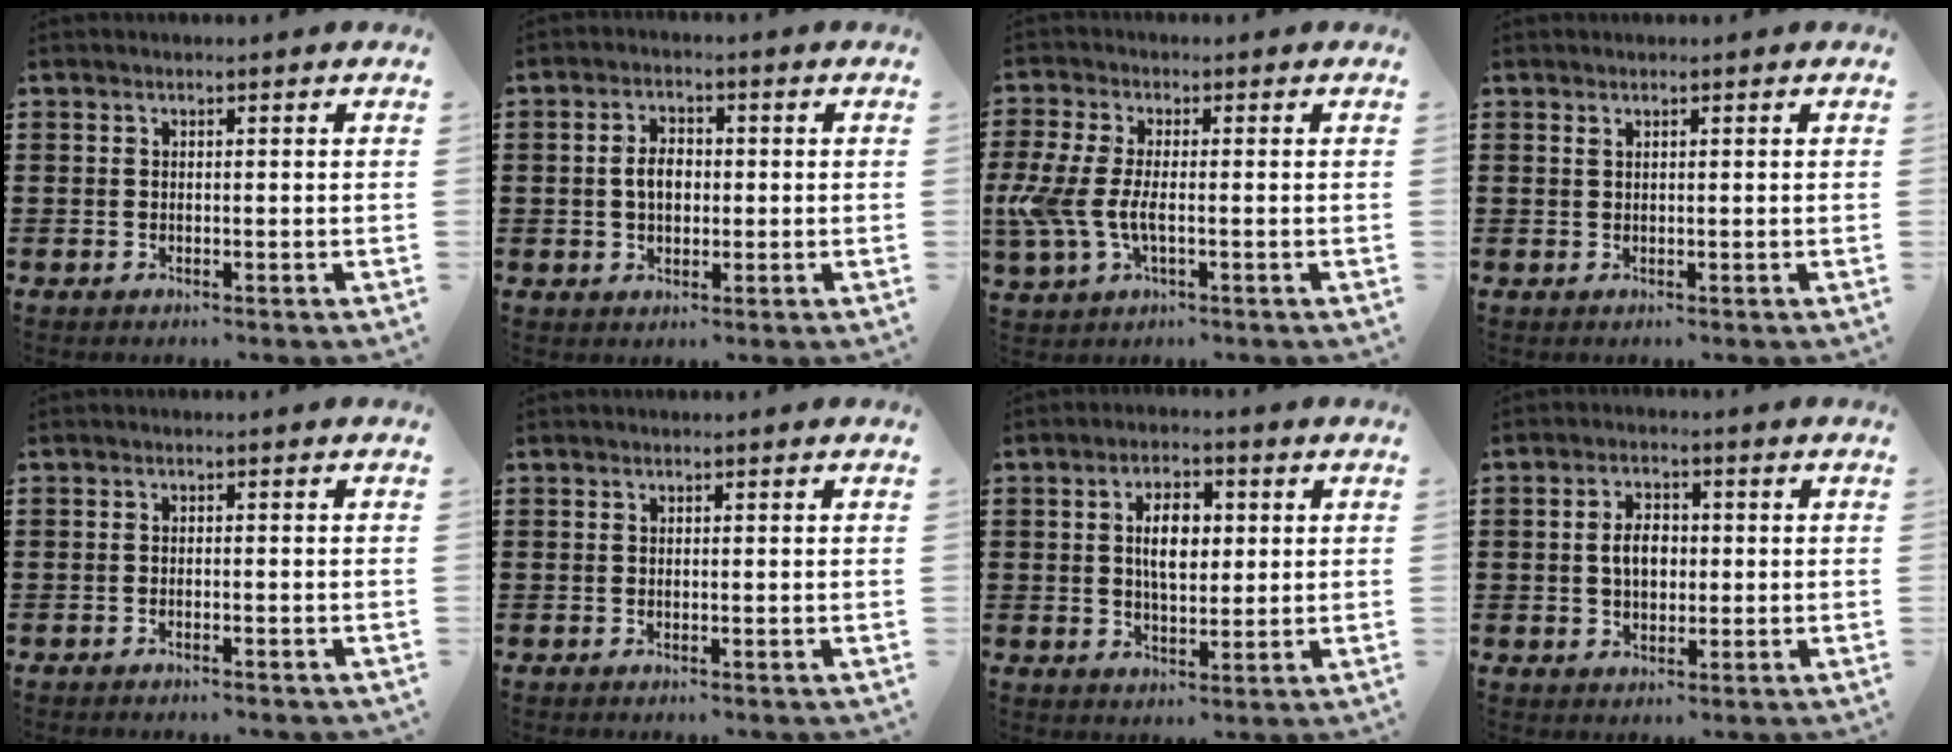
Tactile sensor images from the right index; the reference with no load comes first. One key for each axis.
{"total": 3.8, "fx": 0.0, "fy": 2.5, "fz": 3.0, "tx": -0.053, "ty": 0.006, "tz": -0.005}
{"total": 6.1, "fx": -1.2, "fy": 2.8, "fz": 5.3, "tx": -0.140, "ty": -0.010, "tz": -0.030}
{"total": 0.5, "fx": 0.4, "fy": 0.1, "fz": 0.3, "tx": -0.008, "ty": 0.001, "tz": 0.007}
{"total": 1.0, "fx": -1.0, "fy": 0.0, "fz": 0.2, "tx": -0.008, "ty": -0.003, "tz": -0.019}
{"total": 0.0}
{"total": 6.0, "fx": 1.0, "fy": 3.1, "fz": 5.1, "tx": -0.091, "ty": 0.007, "tz": 0.011}
{"total": 4.3, "fx": 0.1, "fy": 2.8, "fz": 3.3, "tx": -0.060, "ty": 0.008, "tz": -0.003}